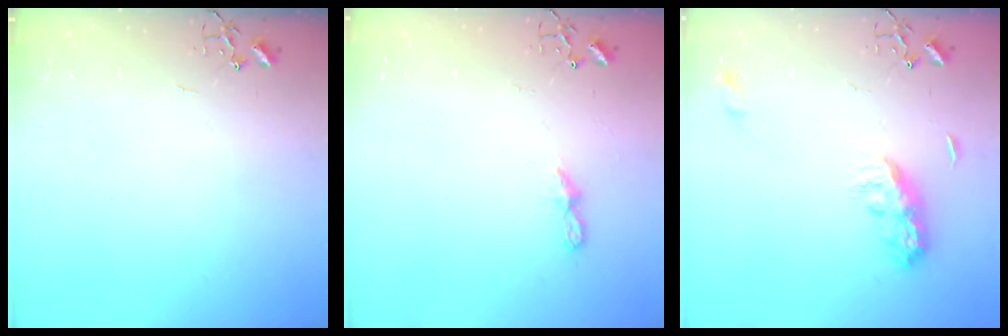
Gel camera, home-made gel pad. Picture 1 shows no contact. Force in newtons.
{"total": 5.5, "press": 5.5, "slide": 0.5}
{"total": 9.9, "press": 9.9, "slide": 0.2}